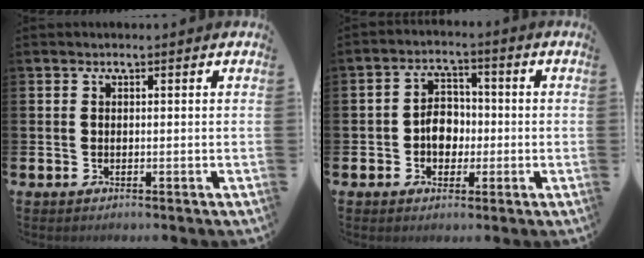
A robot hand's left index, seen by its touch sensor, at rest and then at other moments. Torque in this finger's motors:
{"motor_torque": [0.28, 0.08, 0.15, 0.07]}